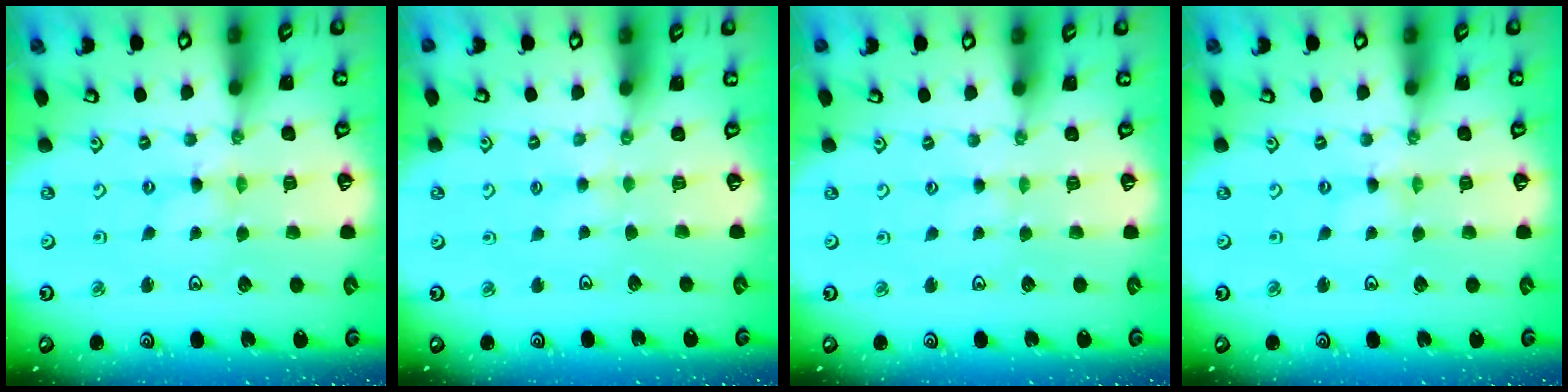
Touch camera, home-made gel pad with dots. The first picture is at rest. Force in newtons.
{"total": 2.0, "press": 1.9, "slide": 0.4}
{"total": 0.9, "press": 0.9, "slide": 0.2}
{"total": 0.0}